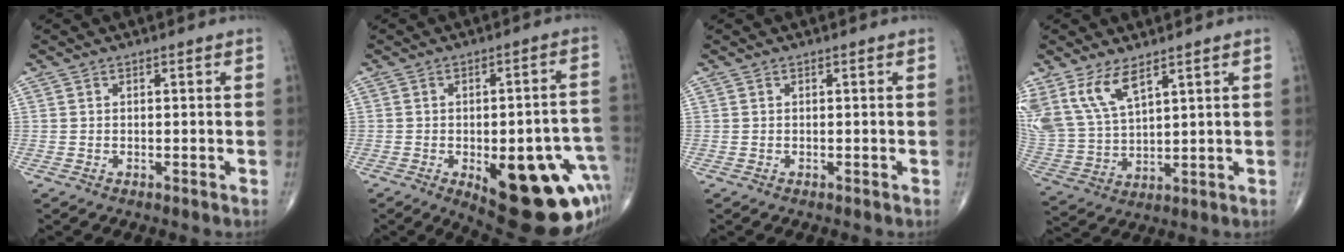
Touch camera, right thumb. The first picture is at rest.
{"total": 24.4, "force": [-8.0, 9.3, 21.0], "torque": [-0.195, 0.015, -0.079]}
{"total": 0.0}
{"total": 11.1, "force": [6.8, 4.6, 7.5], "torque": [-0.154, -0.025, 0.155]}